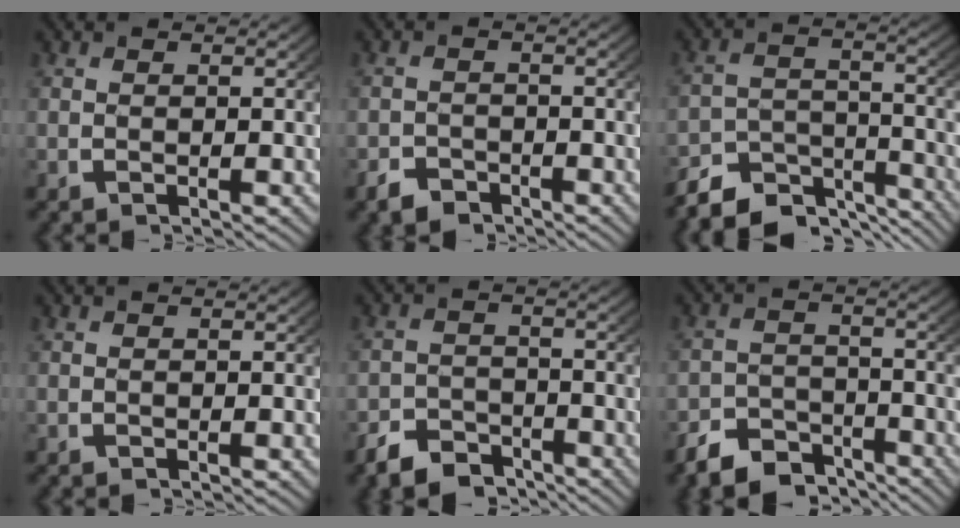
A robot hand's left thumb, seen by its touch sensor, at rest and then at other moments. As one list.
[{"total": 2.5, "force": [-2.1, 1.2, 0.2], "torque": [-0.003, -0.011, -0.035]}, {"total": 7.3, "force": [-6.0, 3.1, 2.8], "torque": [-0.033, -0.018, -0.102]}, {"total": 0.0}, {"total": 5.1, "force": [-4.1, 2.8, 1.2], "torque": [-0.013, -0.019, -0.070]}, {"total": 6.5, "force": [-5.1, 3.5, 2.0], "torque": [-0.027, -0.022, -0.086]}]